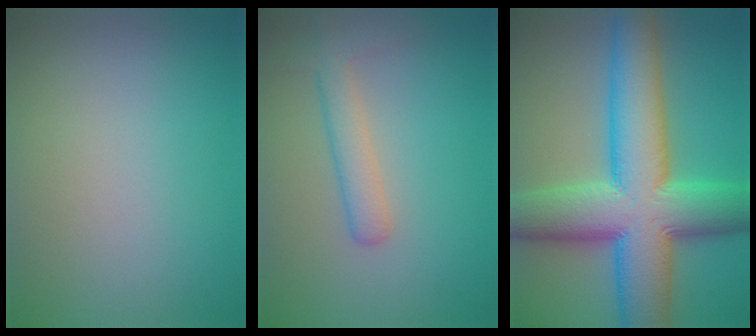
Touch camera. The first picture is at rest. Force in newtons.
{"total": 2.3, "press": 2.3, "slide": 0.1}
{"total": 13.9, "press": 13.9, "slide": 0.5}